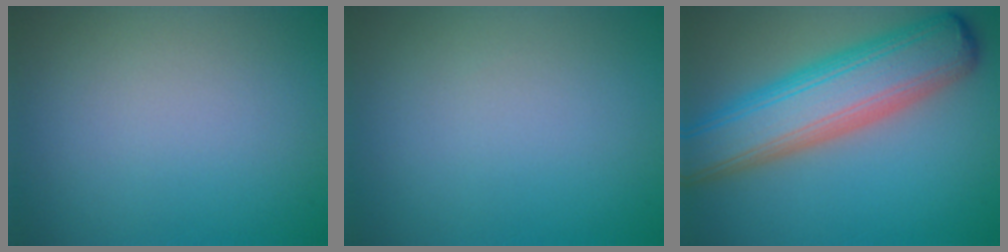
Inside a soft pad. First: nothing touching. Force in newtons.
{"total": 0.0}
{"total": 9.3, "press": 9.3, "slide": 0.3}